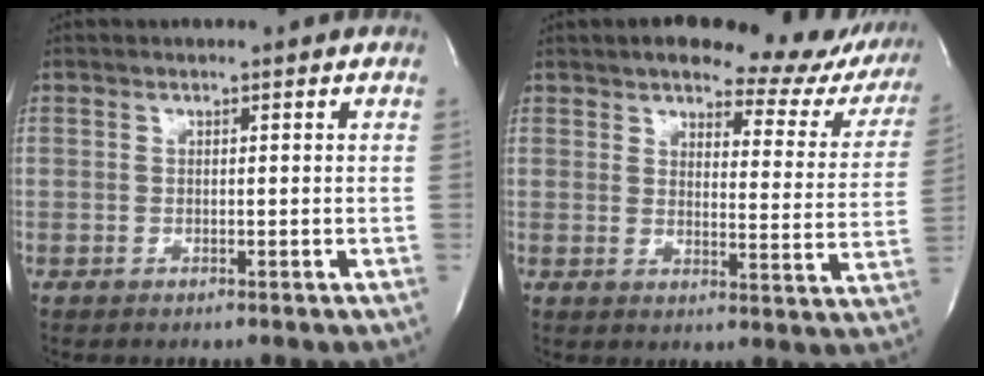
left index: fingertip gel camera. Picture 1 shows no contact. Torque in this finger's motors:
{"motor_torque": [0.04, -0.03, 0.48, 0.06]}